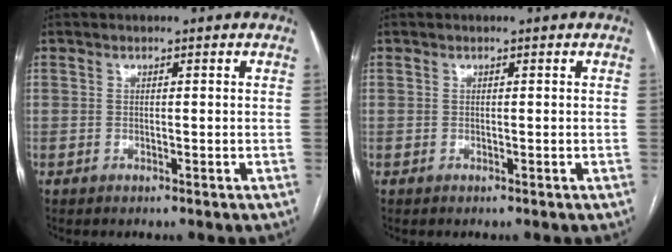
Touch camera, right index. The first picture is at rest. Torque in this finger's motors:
{"motor_torque": [0.00, 0.00, 0.00, 0.01]}